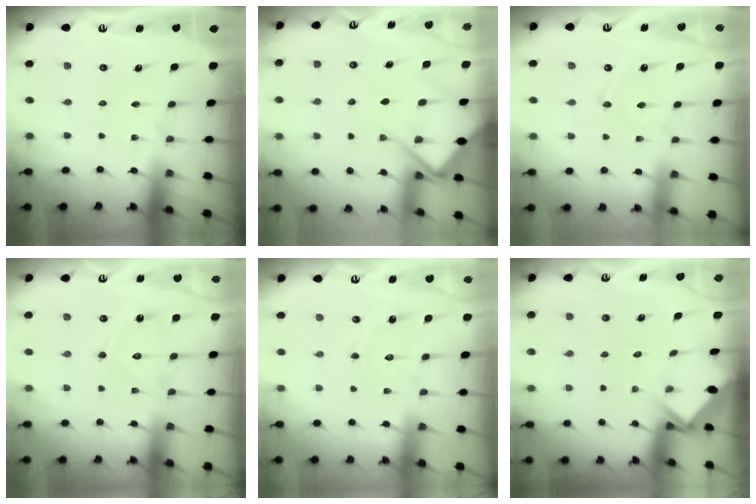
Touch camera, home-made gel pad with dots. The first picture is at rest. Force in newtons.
{"total": 10.7, "press": 10.7, "slide": 1.1}
{"total": 3.8, "press": 3.7, "slide": 0.6}
{"total": 11.2, "press": 11.2, "slide": 1.0}
{"total": 5.4, "press": 5.4, "slide": 0.5}
{"total": 3.7, "press": 3.7, "slide": 0.2}